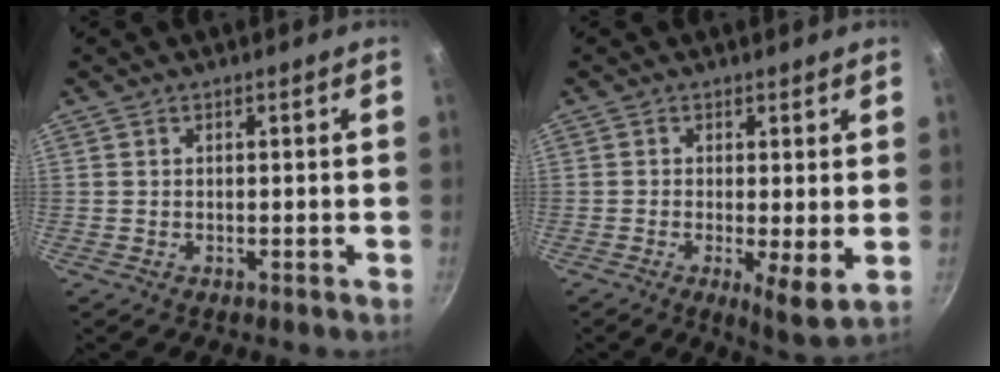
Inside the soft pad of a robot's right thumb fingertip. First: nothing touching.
{"total": 6.2, "force": [-0.6, 1.7, 6.0], "torque": [-0.086, -0.023, -0.006]}